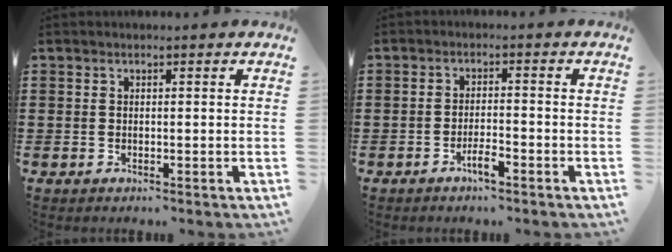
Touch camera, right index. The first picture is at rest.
{"total": 3.1, "force": [-2.2, 0.4, 2.2], "torque": [-0.045, -0.001, -0.042]}